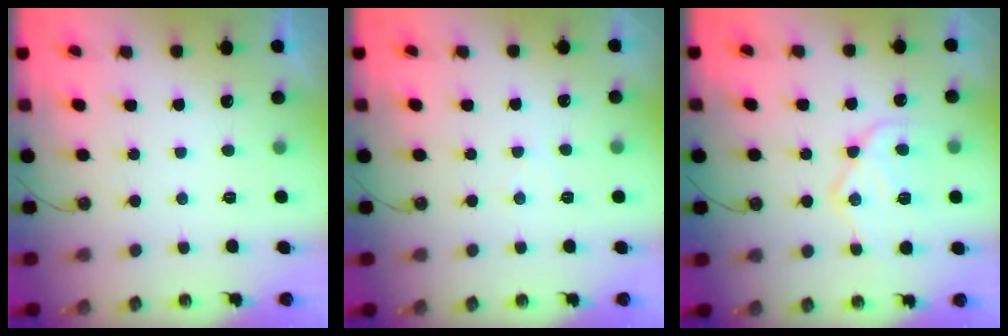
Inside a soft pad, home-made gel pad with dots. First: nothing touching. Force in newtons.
{"total": 3.2, "press": 3.2, "slide": 0.6}
{"total": 15.6, "press": 15.5, "slide": 1.1}